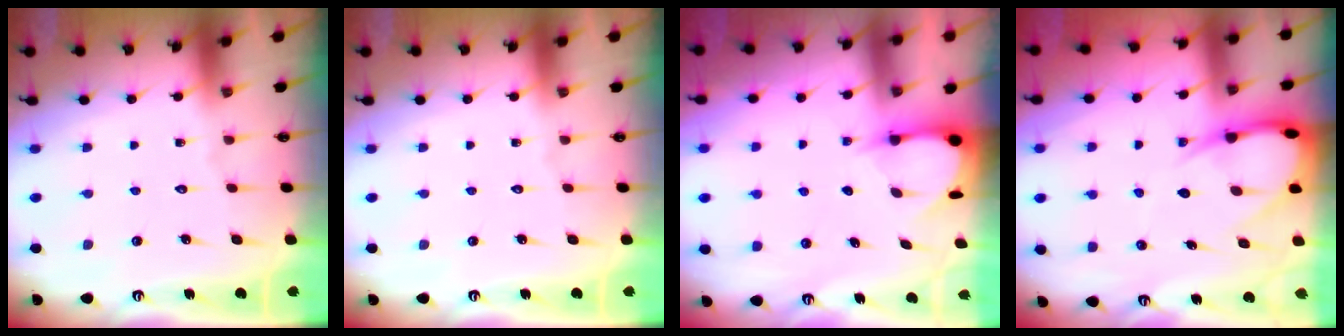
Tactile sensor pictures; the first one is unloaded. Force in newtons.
{"total": 0.0}
{"total": 3.6, "press": 3.5, "slide": 0.6}
{"total": 9.9, "press": 9.9, "slide": 1.0}